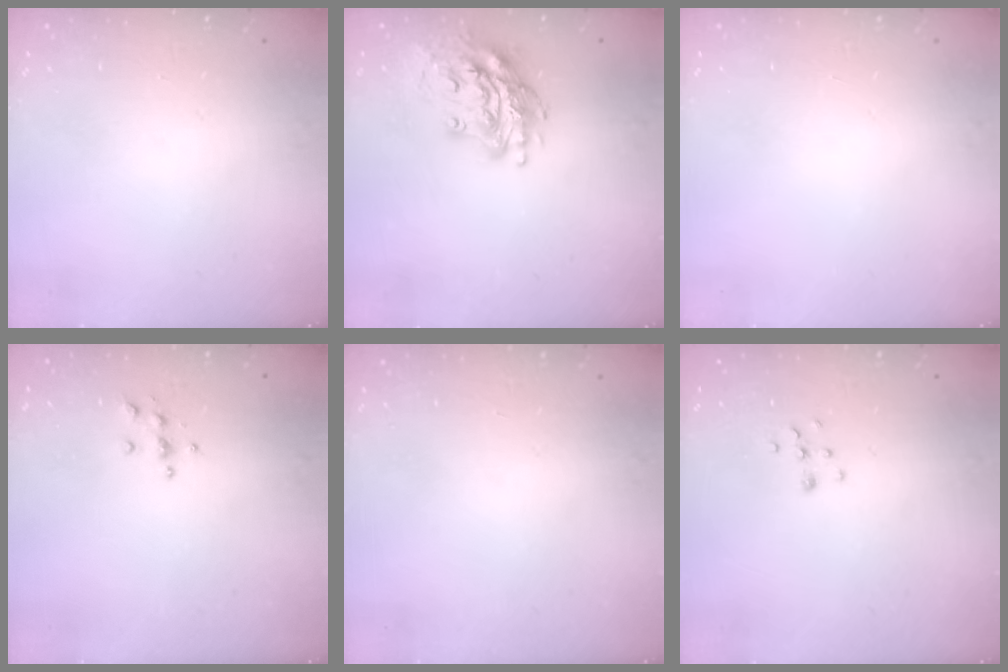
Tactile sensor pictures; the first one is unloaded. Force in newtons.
{"total": 16.9, "press": 16.8, "slide": 1.5}
{"total": 0.0}
{"total": 3.8, "press": 3.8, "slide": 0.4}
{"total": 0.0}
{"total": 5.8, "press": 5.8, "slide": 0.3}